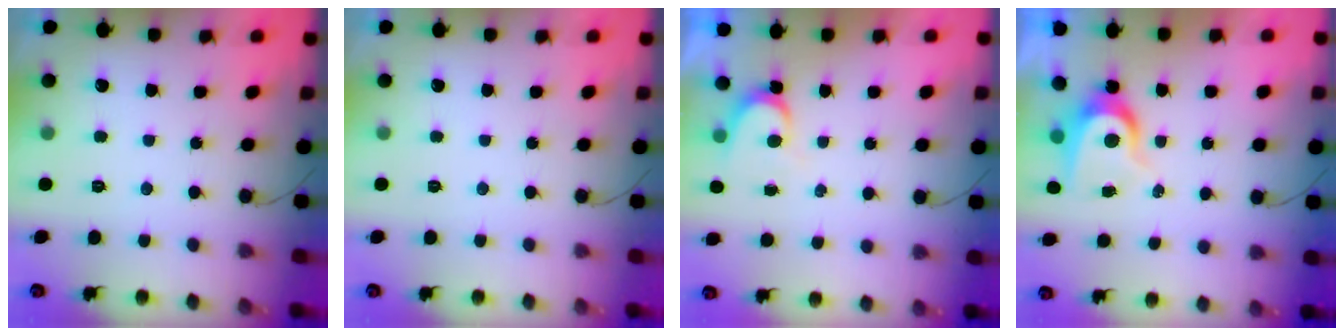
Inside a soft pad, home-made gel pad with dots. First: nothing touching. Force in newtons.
{"total": 0.0}
{"total": 4.8, "press": 4.8, "slide": 0.6}
{"total": 7.7, "press": 7.7, "slide": 0.3}